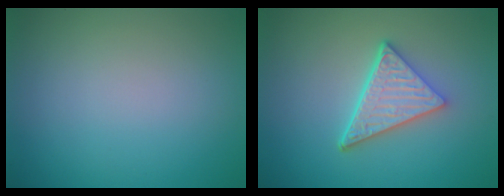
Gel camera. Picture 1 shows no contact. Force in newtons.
{"total": 4.9, "press": 3.5, "slide": 3.5}